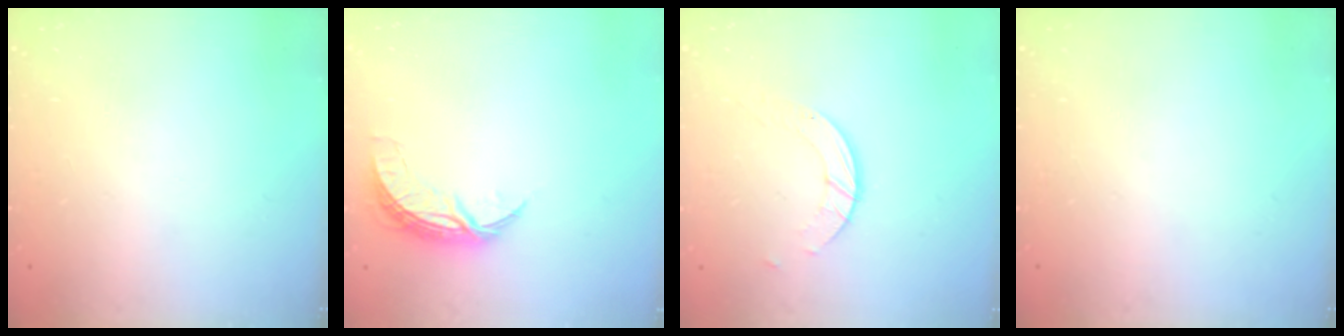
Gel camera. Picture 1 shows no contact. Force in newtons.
{"total": 7.4, "press": 7.4, "slide": 0.5}
{"total": 3.0, "press": 3.0, "slide": 0.3}
{"total": 0.0}